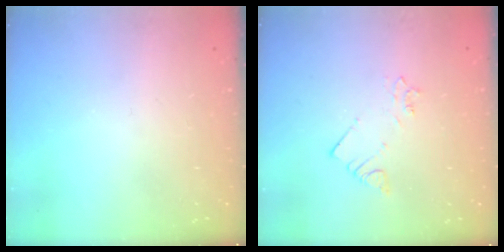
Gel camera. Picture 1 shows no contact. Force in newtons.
{"total": 2.7, "press": 2.7, "slide": 0.3}